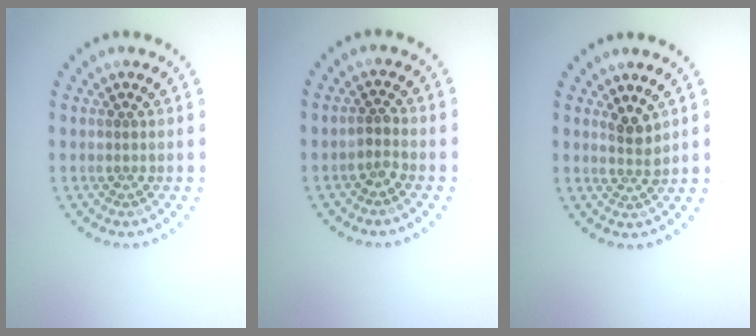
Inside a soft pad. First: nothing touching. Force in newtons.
{"total": 1.3, "press": 1.0, "slide": 0.7}
{"total": 1.9, "press": 1.5, "slide": 1.1}